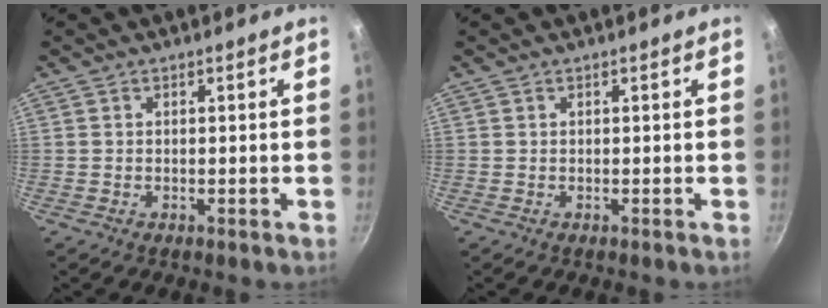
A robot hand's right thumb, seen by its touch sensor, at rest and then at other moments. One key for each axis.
{"total": 0.0}